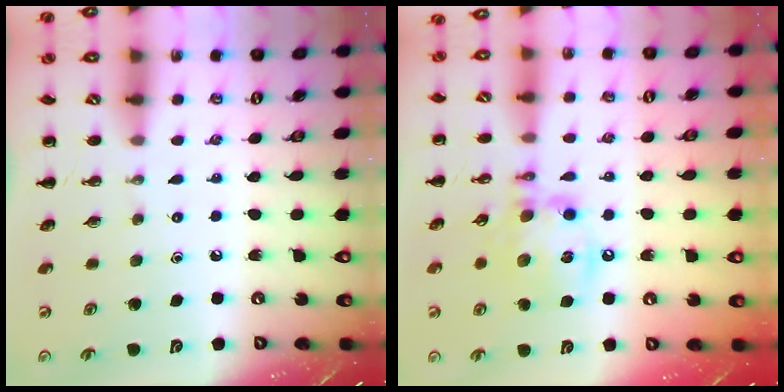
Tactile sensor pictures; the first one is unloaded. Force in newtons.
{"total": 13.2, "press": 13.0, "slide": 2.1}